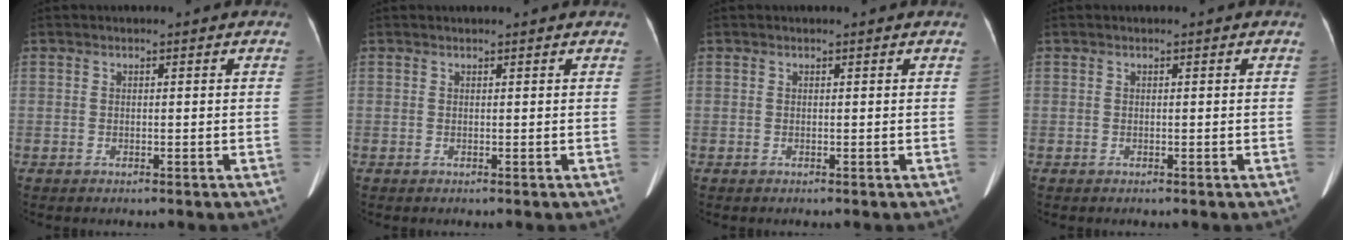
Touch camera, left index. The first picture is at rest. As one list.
[{"total": 1.4, "force": [1.3, 0.2, 0.2], "torque": [-0.012, 0.021, 0.013]}, {"total": 0.0}, {"total": 0.0}]